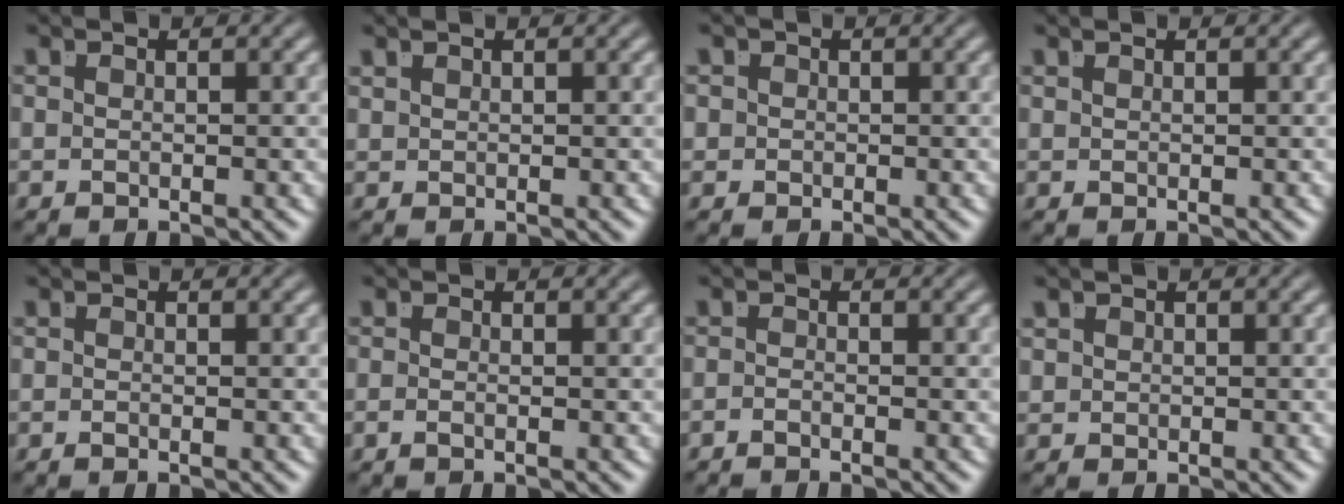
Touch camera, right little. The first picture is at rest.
{"total": 1.0, "force": [0.8, -0.7, 0.0], "torque": [0.004, 0.002, 0.020]}
{"total": 2.1, "force": [-0.1, 2.1, 0.5], "torque": [-0.016, -0.006, -0.004]}
{"total": 1.0, "force": [0.4, -0.9, -0.1], "torque": [0.009, -0.001, 0.013]}
{"total": 0.6, "force": [-0.5, -0.4, 0.1], "torque": [0.001, -0.001, -0.007]}
{"total": 0.8, "force": [-0.7, -0.2, 0.4], "torque": [-0.007, -0.005, -0.011]}
{"total": 1.4, "force": [-1.3, -0.5, 0.0], "torque": [0.003, -0.008, -0.020]}
{"total": 1.0, "force": [0.4, 0.9, 0.3], "torque": [-0.014, -0.008, 0.014]}